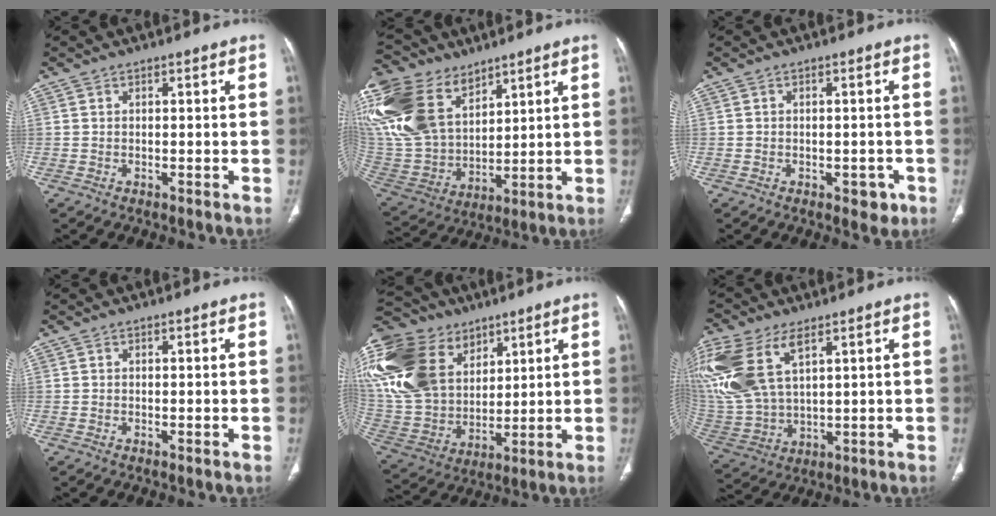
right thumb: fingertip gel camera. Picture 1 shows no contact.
{"total": 29.6, "force": [15.5, 18.4, 17.2], "torque": [-0.420, 0.015, 0.313]}
{"total": 3.1, "force": [-1.4, 1.9, 1.9], "torque": [-0.005, 0.003, -0.014]}
{"total": 0.0}
{"total": 31.4, "force": [13.8, 21.8, 17.9], "torque": [-0.422, 0.030, 0.285]}
{"total": 20.2, "force": [9.0, 10.9, 14.4], "torque": [-0.353, -0.009, 0.187]}